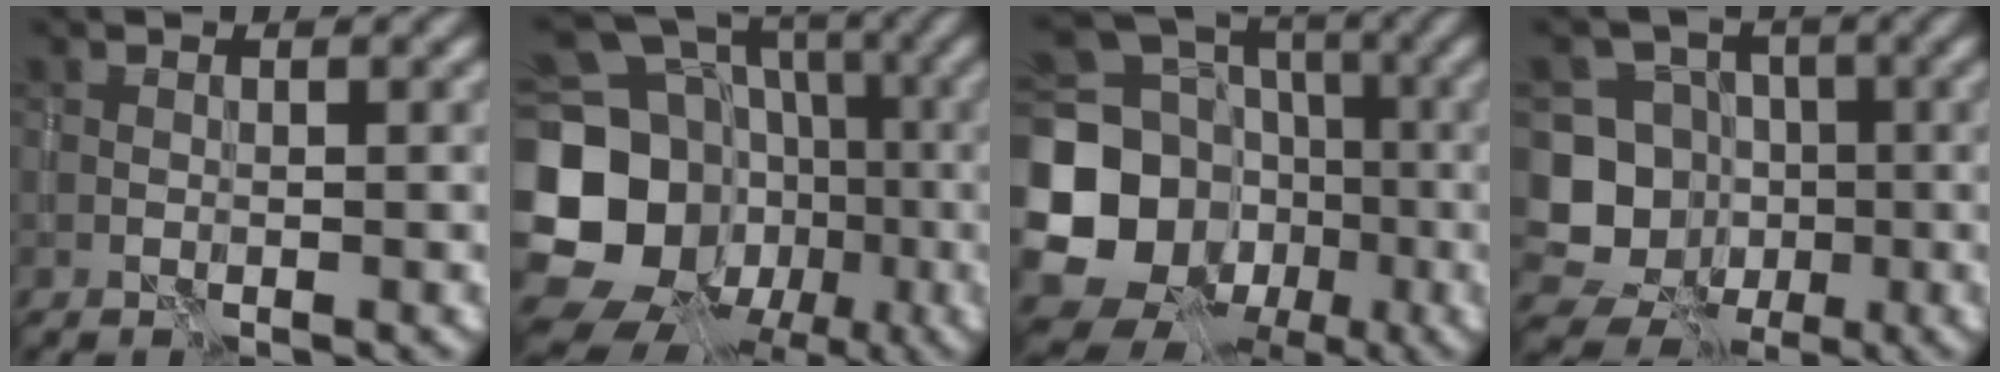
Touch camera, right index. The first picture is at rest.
{"total": 19.2, "force": [-4.1, 16.3, 9.3], "torque": [-0.197, -0.009, -0.083]}
{"total": 14.6, "force": [-2.1, 12.5, 7.1], "torque": [-0.175, -0.010, -0.038]}
{"total": 11.2, "force": [-3.3, 10.3, 2.8], "torque": [-0.053, 0.001, -0.068]}